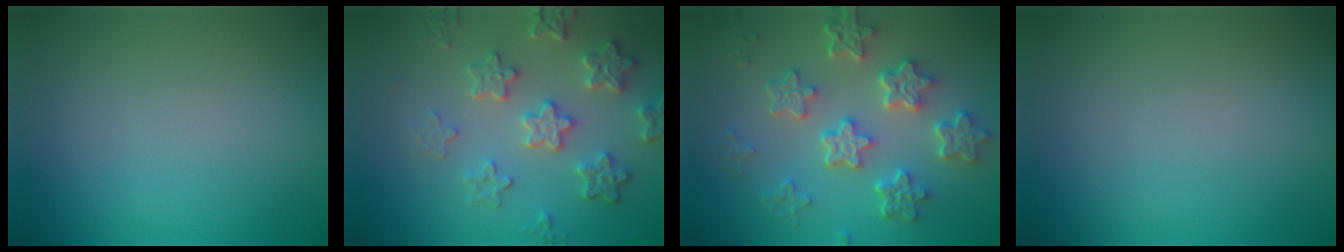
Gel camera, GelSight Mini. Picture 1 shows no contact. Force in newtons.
{"total": 5.1, "press": 4.1, "slide": 2.9}
{"total": 6.5, "press": 5.0, "slide": 4.2}
{"total": 0.0}